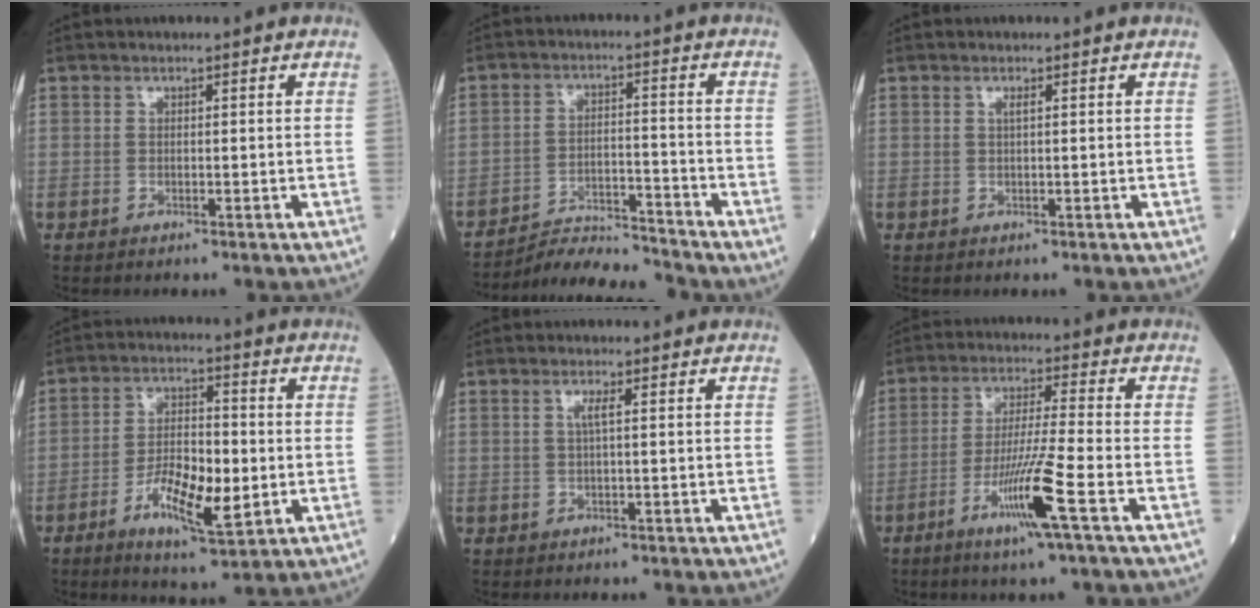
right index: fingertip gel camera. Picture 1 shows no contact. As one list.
[{"total": 7.5, "force": [-7.4, -0.8, 0.2], "torque": [-0.001, 0.004, -0.132]}, {"total": 0.7, "force": [0.3, -0.1, 0.6], "torque": [-0.015, 0.001, 0.005]}, {"total": 10.1, "force": [-2.9, 2.9, 9.2], "torque": [-0.167, -0.004, -0.050]}, {"total": 1.4, "force": [0.3, -0.2, 1.4], "torque": [-0.030, 0.001, 0.004]}, {"total": 9.9, "force": [-4.5, -1.2, 8.7], "torque": [-0.166, -0.017, -0.089]}]